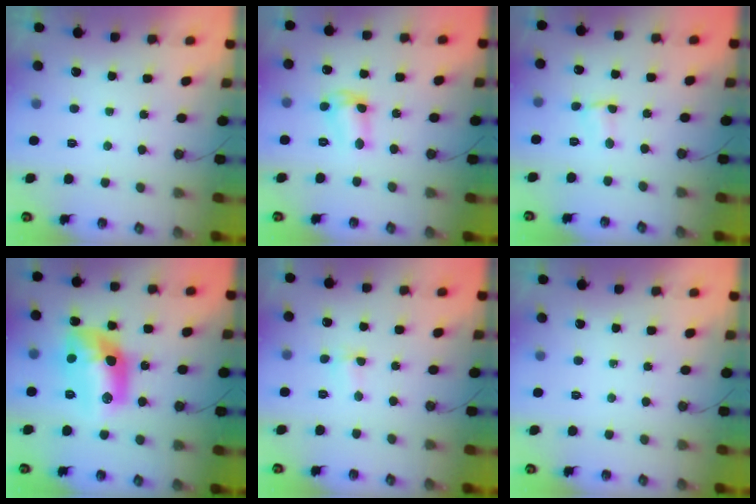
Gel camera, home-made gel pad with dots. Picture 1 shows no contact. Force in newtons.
{"total": 9.1, "press": 9.1, "slide": 0.9}
{"total": 2.9, "press": 0.9, "slide": 2.7}
{"total": 15.4, "press": 15.3, "slide": 1.0}
{"total": 2.6, "press": 2.5, "slide": 0.5}
{"total": 0.0}